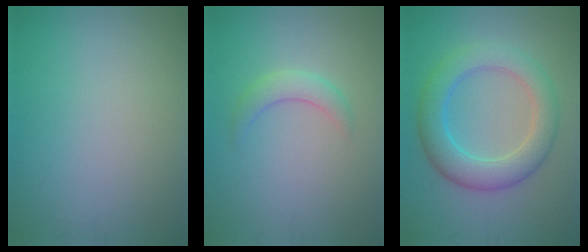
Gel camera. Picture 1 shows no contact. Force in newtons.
{"total": 2.0, "press": 2.0, "slide": 0.0}
{"total": 5.9, "press": 5.9, "slide": 0.1}